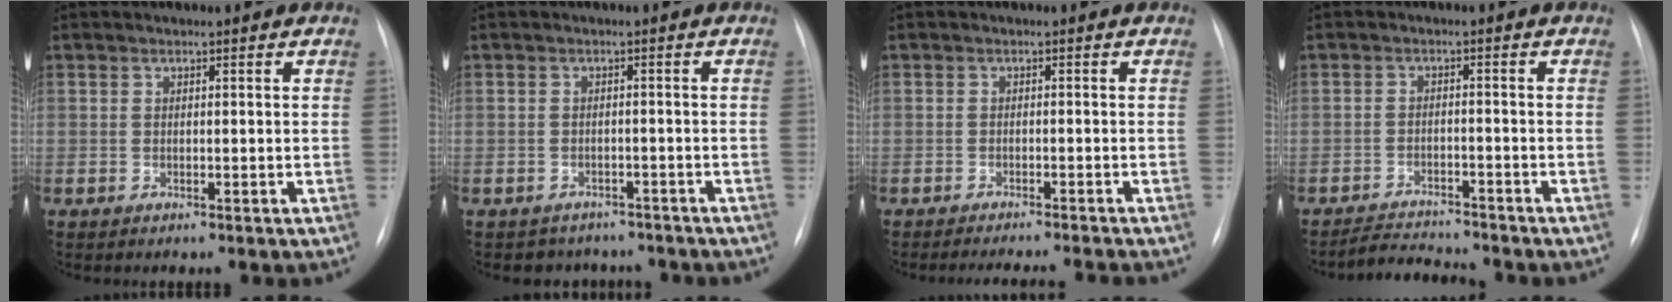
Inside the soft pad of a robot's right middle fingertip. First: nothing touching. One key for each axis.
{"total": 5.3, "fx": -4.5, "fy": 2.8, "fz": 0.0, "tx": 0.003, "ty": 0.016, "tz": -0.052}
{"total": 7.9, "fx": -7.5, "fy": -0.4, "fz": 2.5, "tx": -0.022, "ty": -0.005, "tz": -0.095}
{"total": 4.8, "fx": -4.8, "fy": -0.1, "fz": 0.2, "tx": -0.008, "ty": -0.009, "tz": -0.079}